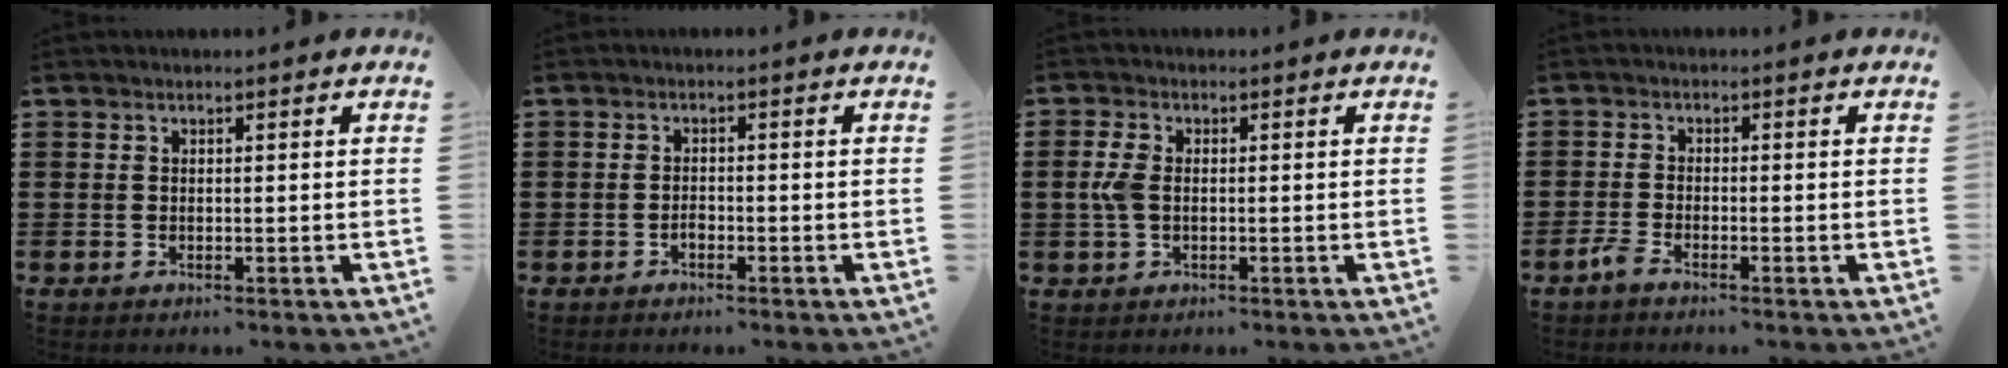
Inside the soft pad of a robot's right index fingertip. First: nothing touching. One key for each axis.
{"total": 1.2, "fx": -0.8, "fy": 0.6, "fz": 0.7, "tx": -0.015, "ty": -0.003, "tz": -0.014}
{"total": 3.5, "fx": 0.0, "fy": 2.0, "fz": 2.9, "tx": -0.080, "ty": -0.002, "tz": -0.008}
{"total": 1.9, "fx": -1.6, "fy": 0.2, "fz": 1.0, "tx": -0.034, "ty": -0.004, "tz": -0.036}